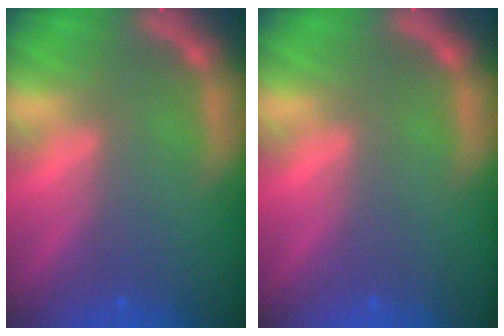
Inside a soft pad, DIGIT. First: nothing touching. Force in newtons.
{"total": 0.0}